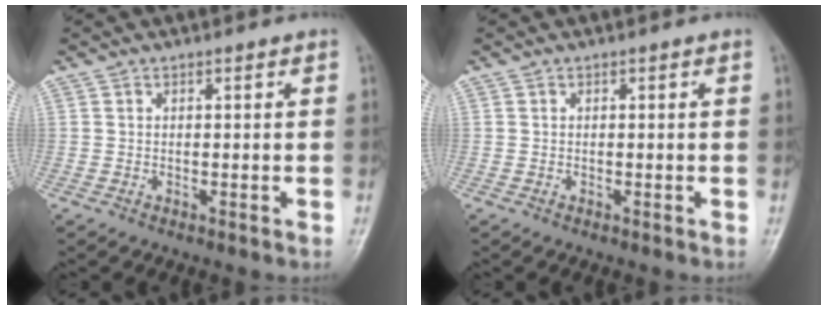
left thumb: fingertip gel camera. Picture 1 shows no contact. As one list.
[{"total": 0.0}]